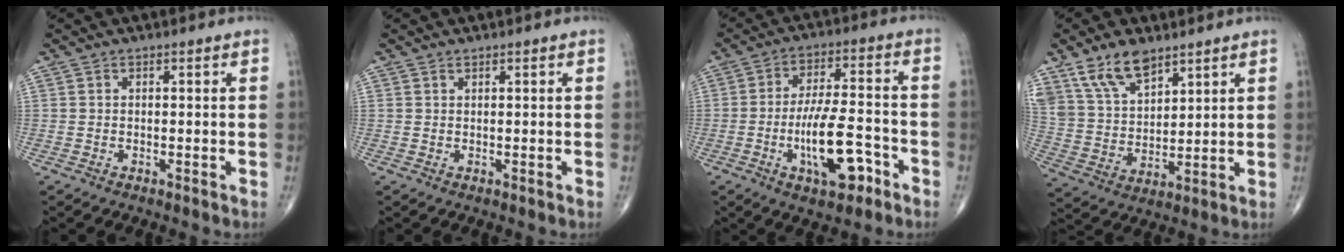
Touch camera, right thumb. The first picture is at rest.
{"total": 0.0}
{"total": 13.0, "force": [-4.9, 4.8, 11.0], "torque": [-0.181, 0.026, -0.079]}
{"total": 11.2, "force": [7.7, 5.5, 6.0], "torque": [-0.097, -0.033, 0.159]}